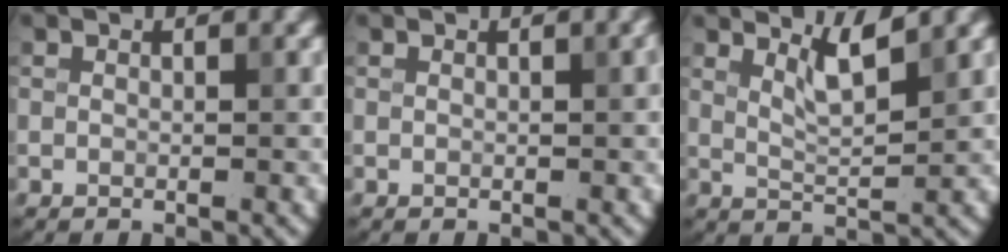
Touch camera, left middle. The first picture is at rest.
{"total": 1.1, "force": [0.2, 0.3, 1.0], "torque": [-0.009, 0.006, 0.000]}
{"total": 2.9, "force": [2.0, 0.5, 2.0], "torque": [-0.032, -0.005, 0.039]}